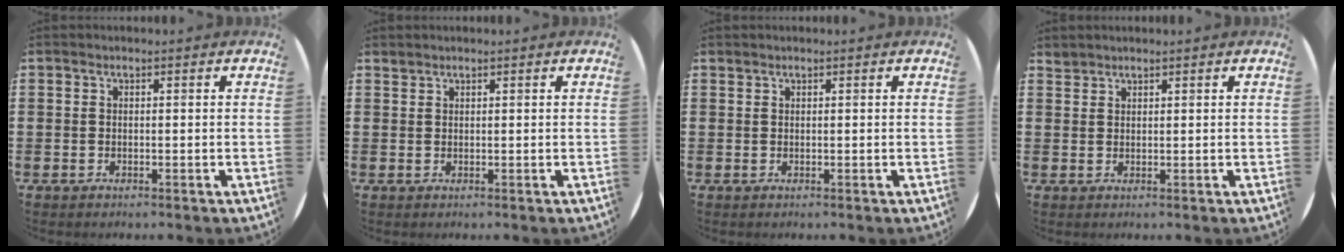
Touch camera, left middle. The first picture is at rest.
{"total": 0.6, "force": [0.6, 0.0, -0.1], "torque": [0.001, 0.002, 0.013]}
{"total": 0.0}
{"total": 1.2, "force": [1.2, 0.1, -0.2], "torque": [0.002, 0.000, 0.023]}